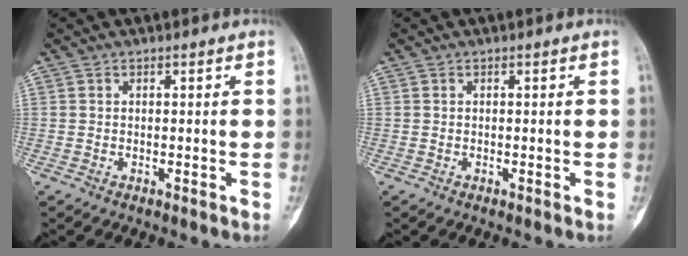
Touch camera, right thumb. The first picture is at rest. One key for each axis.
{"total": 0.0}